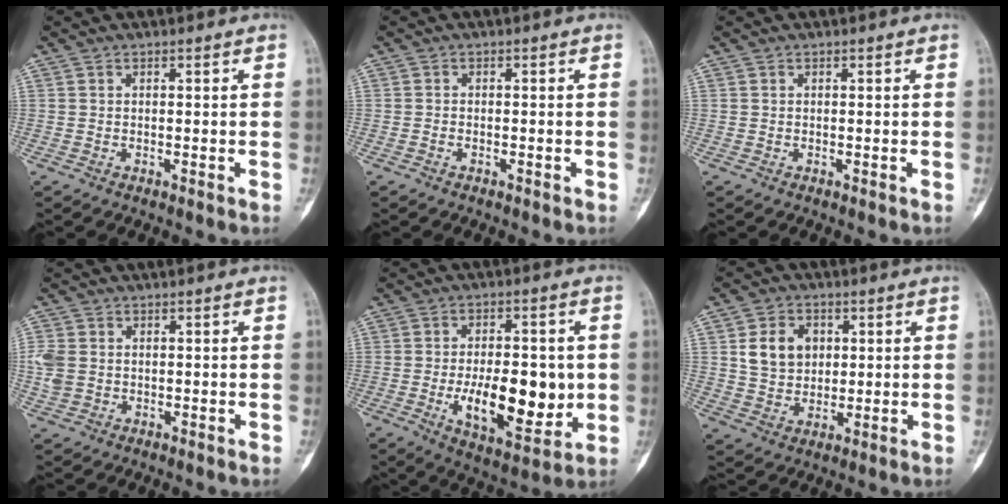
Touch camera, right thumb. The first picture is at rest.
{"total": 0.6, "force": [-0.4, 0.3, 0.3], "torque": [-0.005, 0.004, -0.009]}
{"total": 0.0}
{"total": 4.7, "force": [0.3, 3.7, 2.9], "torque": [-0.074, 0.005, 0.010]}
{"total": 16.2, "force": [-2.1, 7.7, 14.0], "torque": [-0.186, -0.013, -0.022]}
{"total": 8.8, "force": [2.2, 6.9, 5.0], "torque": [-0.060, -0.007, 0.042]}